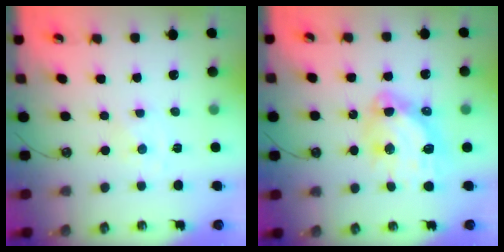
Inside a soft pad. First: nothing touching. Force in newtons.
{"total": 14.6, "press": 14.5, "slide": 1.5}